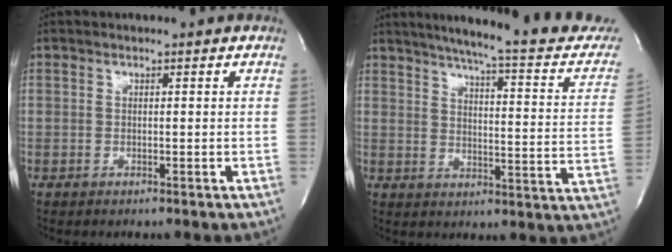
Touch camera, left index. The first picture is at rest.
{"total": 23.0, "force": [19.9, 1.8, 11.4], "torque": [-0.160, -0.044, 0.241]}